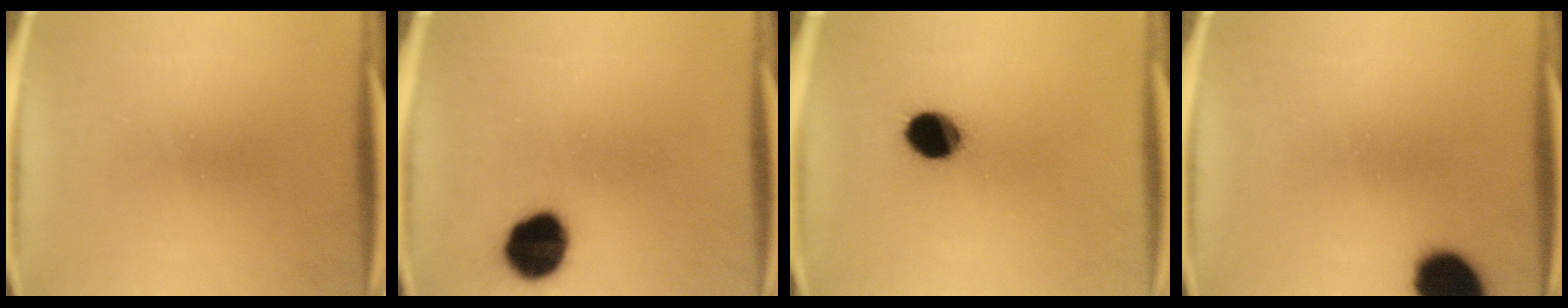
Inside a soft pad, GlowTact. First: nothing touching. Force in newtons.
{"total": 11.7}
{"total": 9.6}
{"total": 12.6}